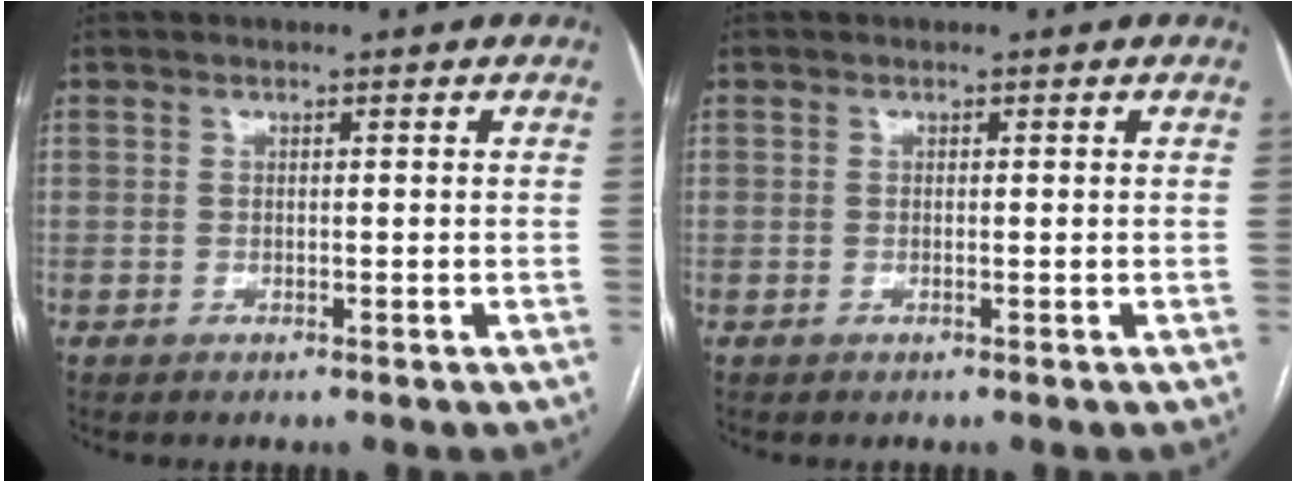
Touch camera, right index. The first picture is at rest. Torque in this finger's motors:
{"motor_torque": [0.01, -0.01, 0.00, 0.00]}